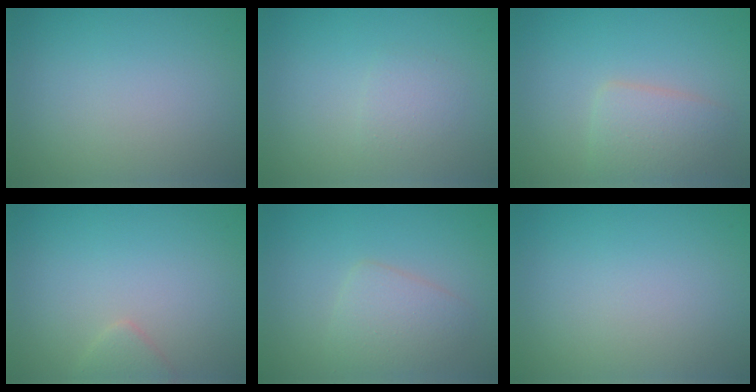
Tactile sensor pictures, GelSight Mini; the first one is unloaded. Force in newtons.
{"total": 1.4, "press": 1.4, "slide": 0.0}
{"total": 3.1, "press": 3.1, "slide": 0.1}
{"total": 1.3, "press": 1.3, "slide": 0.1}
{"total": 2.8, "press": 2.8, "slide": 0.1}
{"total": 0.0}